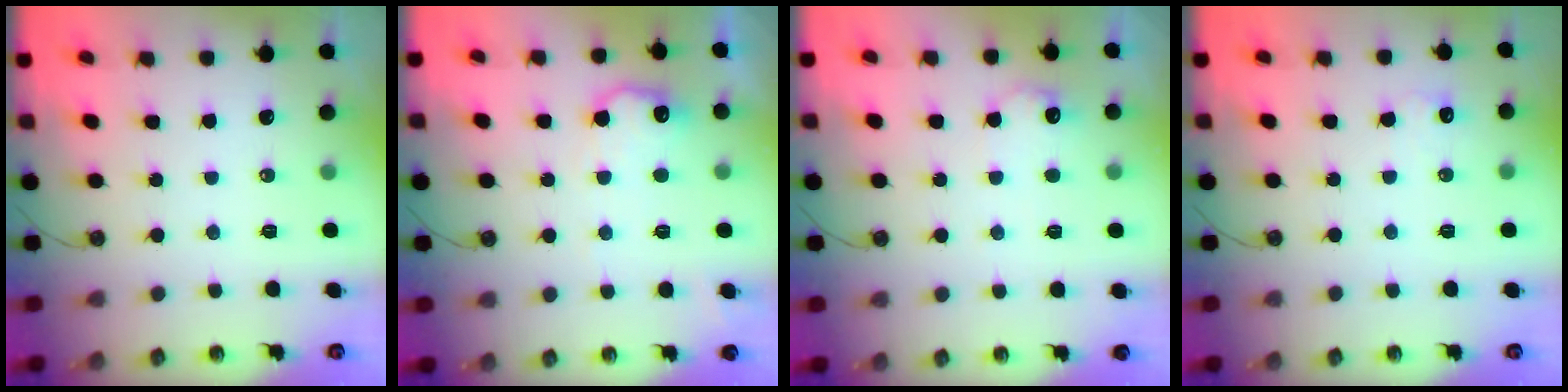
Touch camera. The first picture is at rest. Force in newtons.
{"total": 11.9, "press": 11.9, "slide": 0.3}
{"total": 7.9, "press": 7.8, "slide": 0.4}
{"total": 7.0, "press": 6.8, "slide": 1.3}